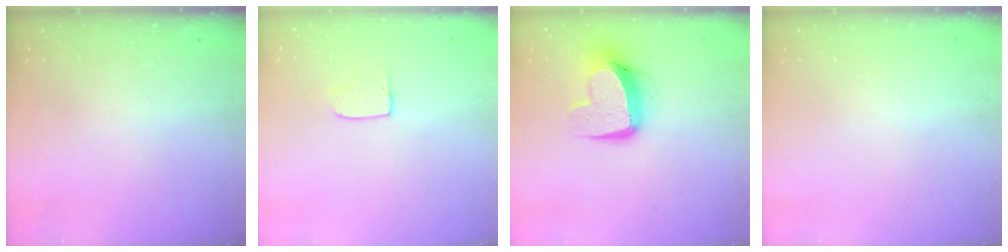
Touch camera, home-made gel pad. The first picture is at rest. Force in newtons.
{"total": 3.6, "press": 3.5, "slide": 0.2}
{"total": 13.0, "press": 12.9, "slide": 1.7}
{"total": 0.0}